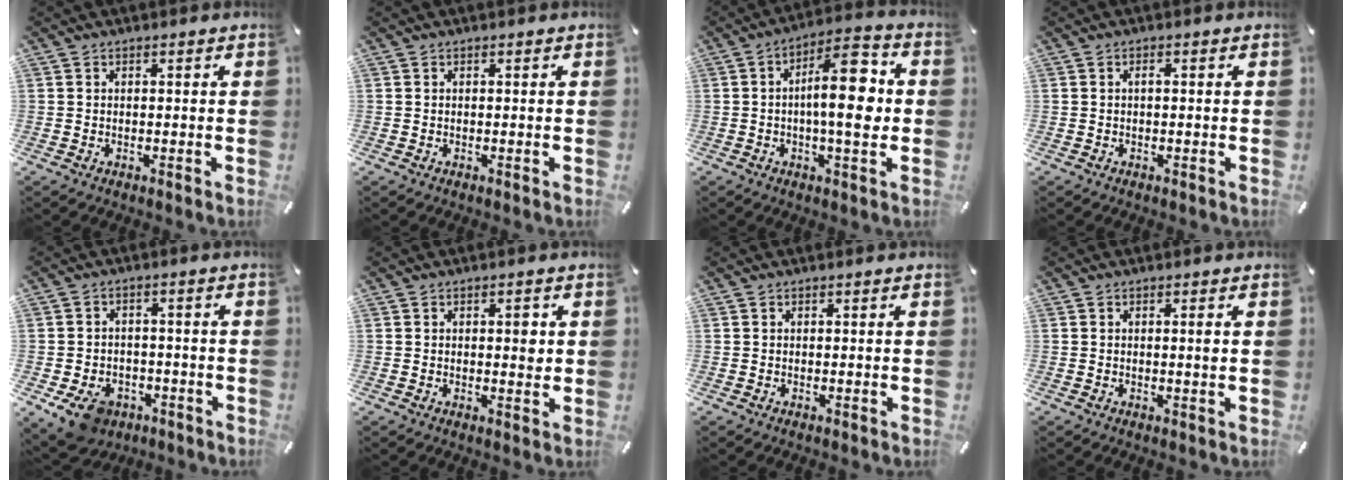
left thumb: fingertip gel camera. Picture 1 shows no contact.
{"total": 0.0}
{"total": 15.2, "force": [0.3, 5.1, 14.3], "torque": [-0.213, 0.002, -0.003]}
{"total": 1.0, "force": [-0.1, 0.2, 1.0], "torque": [-0.021, 0.000, -0.002]}
{"total": 8.6, "force": [-4.8, 5.8, 4.0], "torque": [-0.071, 0.030, -0.085]}
{"total": 4.2, "force": [0.7, 2.3, 3.5], "torque": [-0.029, -0.008, 0.001]}
{"total": 0.0}
{"total": 1.4, "force": [0.1, 0.0, 1.4], "torque": [-0.027, -0.002, 0.001]}